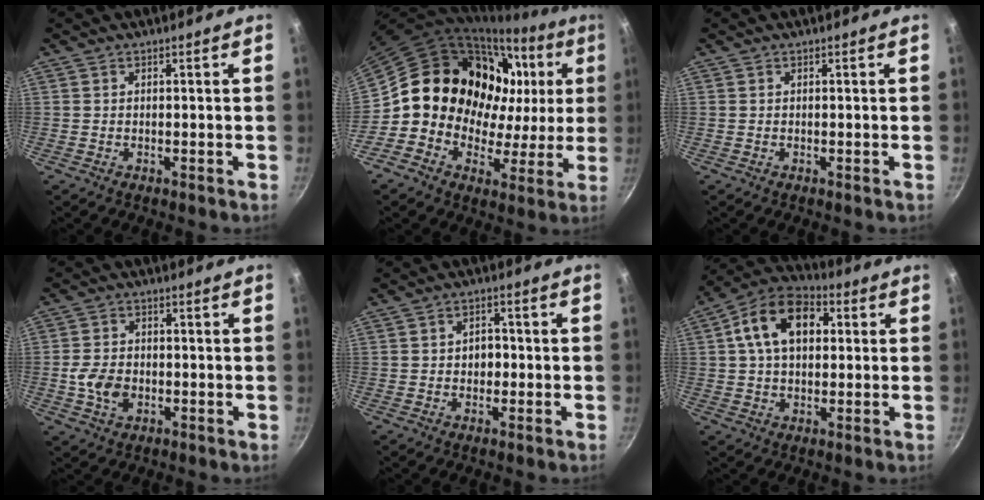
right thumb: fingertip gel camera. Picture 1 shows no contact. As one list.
[{"total": 22.4, "force": [4.6, 17.9, 12.8], "torque": [-0.167, 0.029, 0.066]}, {"total": 0.0}, {"total": 5.9, "force": [-1.2, 4.2, 4.0], "torque": [-0.070, 0.011, -0.024]}, {"total": 3.4, "force": [-0.2, 2.6, 2.2], "torque": [-0.013, 0.010, -0.004]}, {"total": 14.0, "force": [3.1, 9.2, 10.1], "torque": [-0.140, 0.021, 0.036]}]